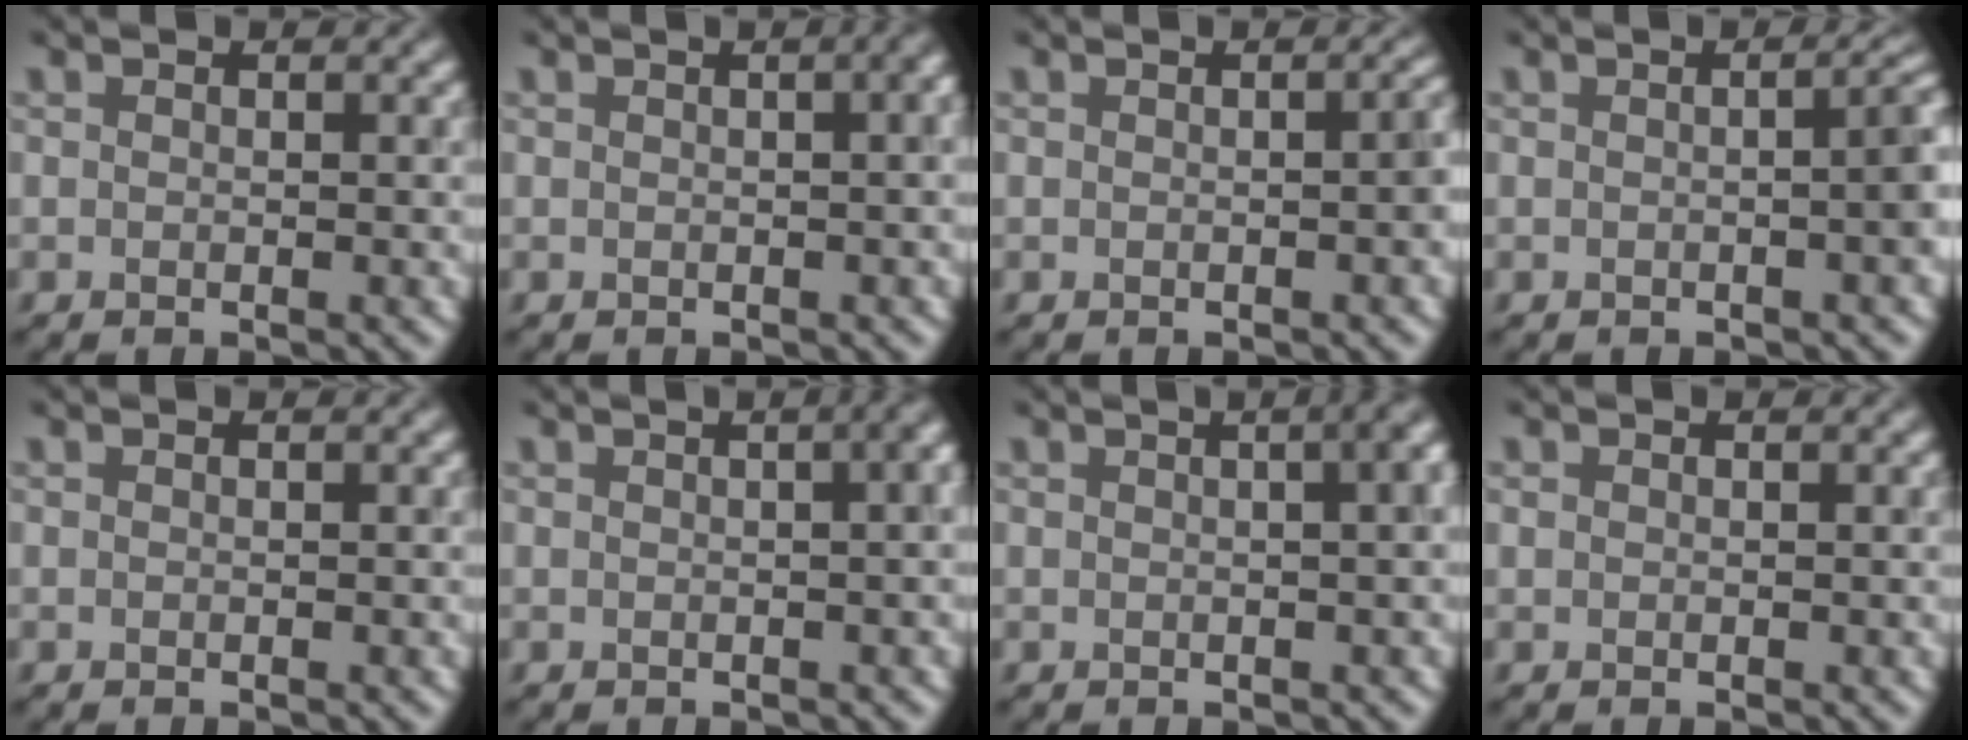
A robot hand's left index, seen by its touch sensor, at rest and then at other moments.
{"total": 4.5, "force": [1.1, 2.2, 3.8], "torque": [-0.012, 0.028, -0.001]}
{"total": 1.2, "force": [-0.3, 0.2, 1.2], "torque": [-0.015, 0.005, -0.001]}
{"total": 4.7, "force": [-0.2, 1.9, 4.3], "torque": [-0.020, 0.013, -0.003]}
{"total": 0.0}
{"total": 7.8, "force": [2.2, 4.2, 6.2], "torque": [-0.011, 0.054, -0.013]}
{"total": 9.9, "force": [3.1, 5.3, 7.7], "torque": [-0.006, 0.061, -0.006]}
{"total": 0.0}